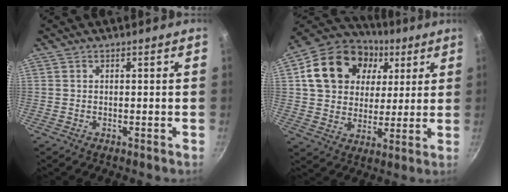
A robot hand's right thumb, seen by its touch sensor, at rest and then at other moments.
{"total": 20.4, "force": [6.3, 15.9, 11.1], "torque": [-0.180, 0.012, 0.101]}